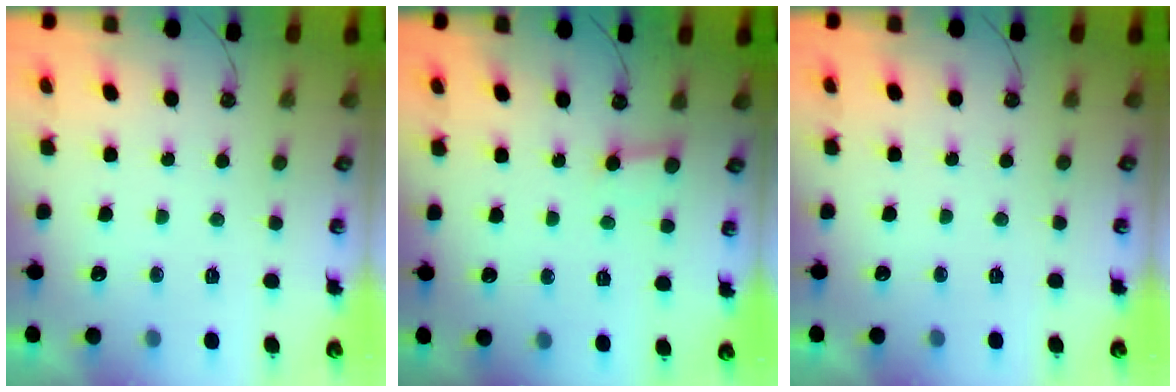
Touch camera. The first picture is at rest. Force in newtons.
{"total": 2.9, "press": 2.9, "slide": 0.2}
{"total": 0.0}